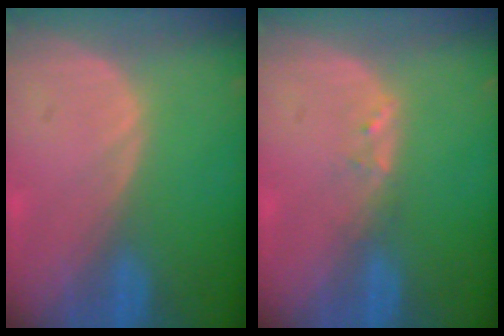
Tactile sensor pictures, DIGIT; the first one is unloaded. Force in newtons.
{"total": 1.2, "press": 1.1, "slide": 0.2}